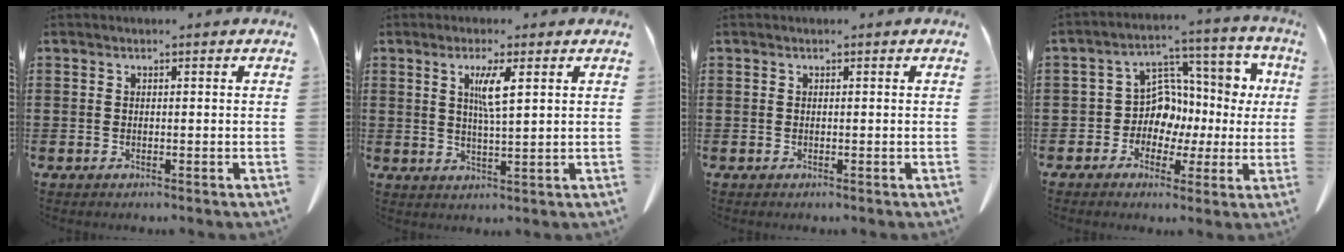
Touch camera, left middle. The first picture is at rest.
{"total": 4.2, "force": [1.7, 0.3, 3.8], "torque": [-0.079, 0.001, 0.027]}
{"total": 0.0}
{"total": 8.1, "force": [0.2, 7.3, 3.5], "torque": [-0.088, -0.010, 0.006]}